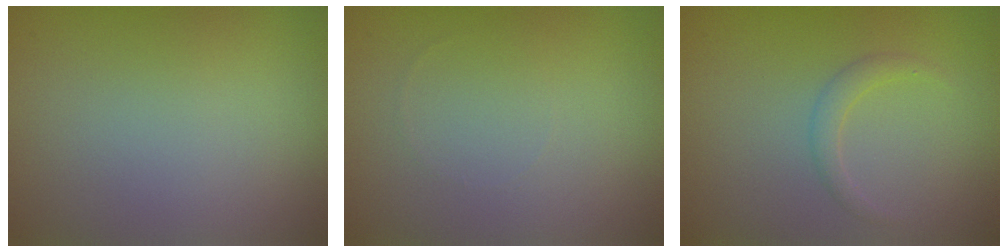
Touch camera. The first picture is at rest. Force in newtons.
{"total": 0.0}
{"total": 1.3, "press": 1.3, "slide": 0.2}